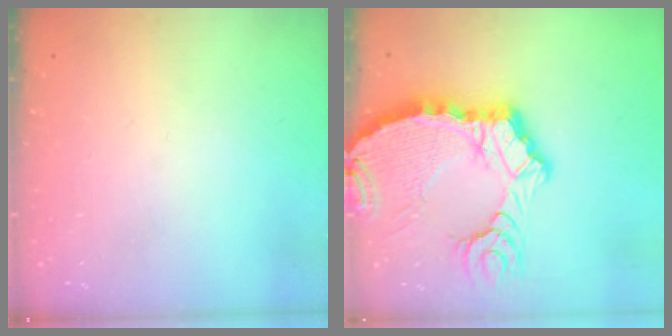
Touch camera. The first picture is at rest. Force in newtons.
{"total": 18.0, "press": 17.8, "slide": 2.2}